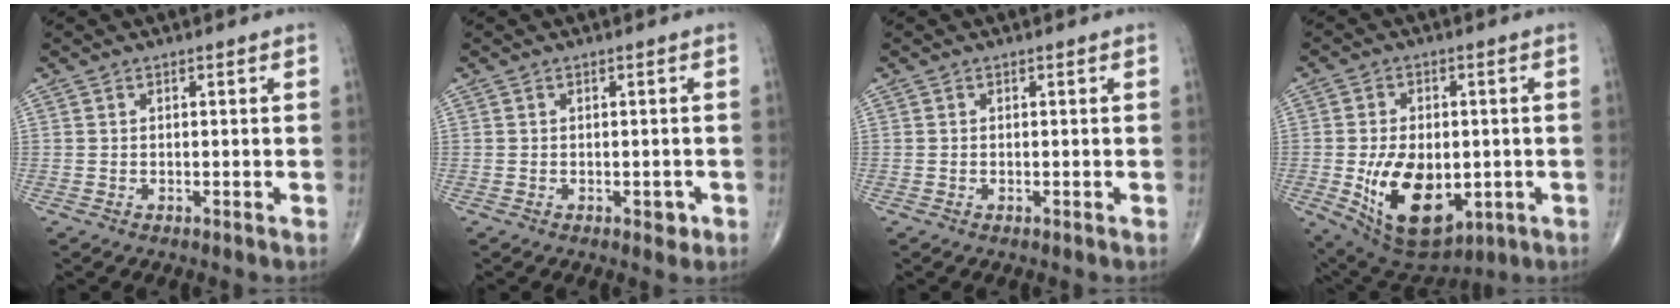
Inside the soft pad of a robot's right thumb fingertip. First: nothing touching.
{"total": 1.6, "force": [-0.7, 1.0, 1.1], "torque": [-0.004, 0.000, -0.008]}
{"total": 0.0}
{"total": 16.6, "force": [-3.3, 9.9, 12.9], "torque": [-0.197, -0.009, -0.028]}